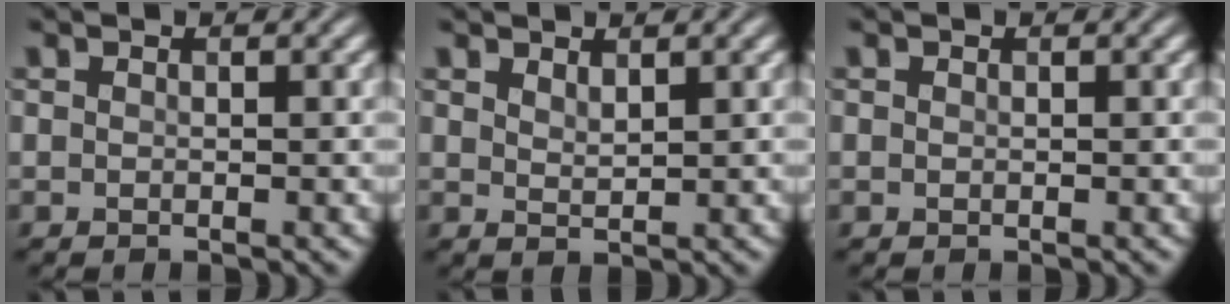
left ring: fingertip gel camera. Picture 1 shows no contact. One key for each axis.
{"total": 1.4, "fx": 1.1, "fy": 0.4, "fz": 0.7, "tx": -0.017, "ty": -0.003, "tz": 0.024}
{"total": 0.0}